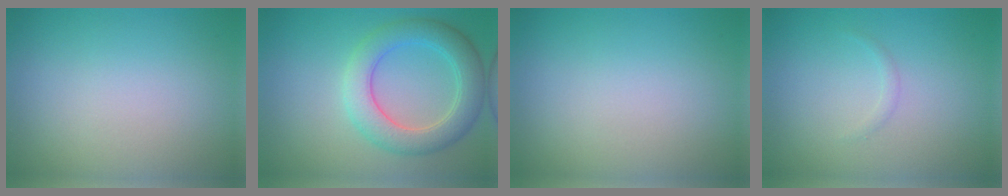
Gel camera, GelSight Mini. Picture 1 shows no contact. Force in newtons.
{"total": 5.2, "press": 5.2, "slide": 0.2}
{"total": 0.0}
{"total": 0.5, "press": 0.5, "slide": 0.0}